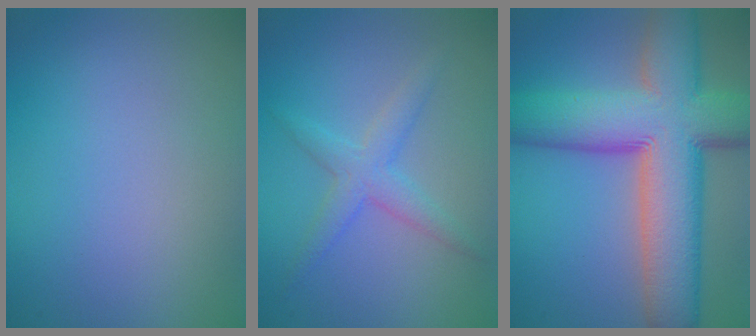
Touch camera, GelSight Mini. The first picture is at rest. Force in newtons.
{"total": 2.8, "press": 2.8, "slide": 0.1}
{"total": 13.6, "press": 13.5, "slide": 0.6}